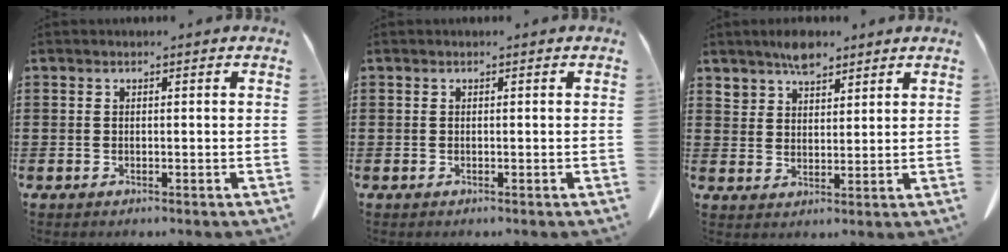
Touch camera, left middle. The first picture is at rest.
{"total": 0.0}
{"total": 4.8, "force": [4.1, 2.2, 1.1], "torque": [-0.017, -0.008, 0.075]}